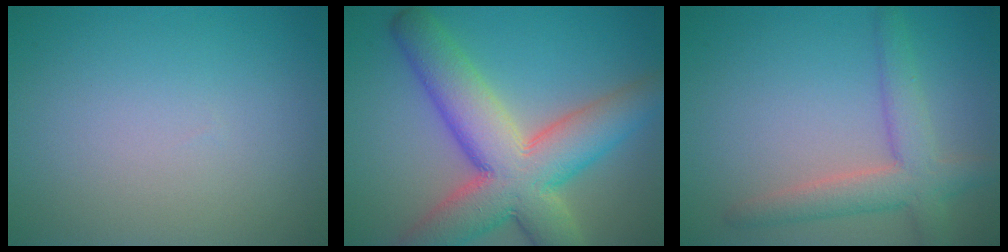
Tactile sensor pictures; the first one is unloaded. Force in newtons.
{"total": 11.1, "press": 11.1, "slide": 0.8}
{"total": 4.3, "press": 4.3, "slide": 0.2}